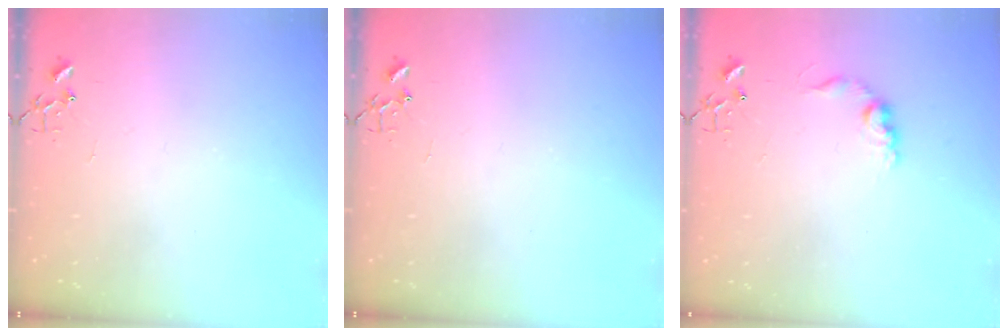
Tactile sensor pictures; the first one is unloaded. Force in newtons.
{"total": 0.0}
{"total": 8.3, "press": 8.2, "slide": 0.4}